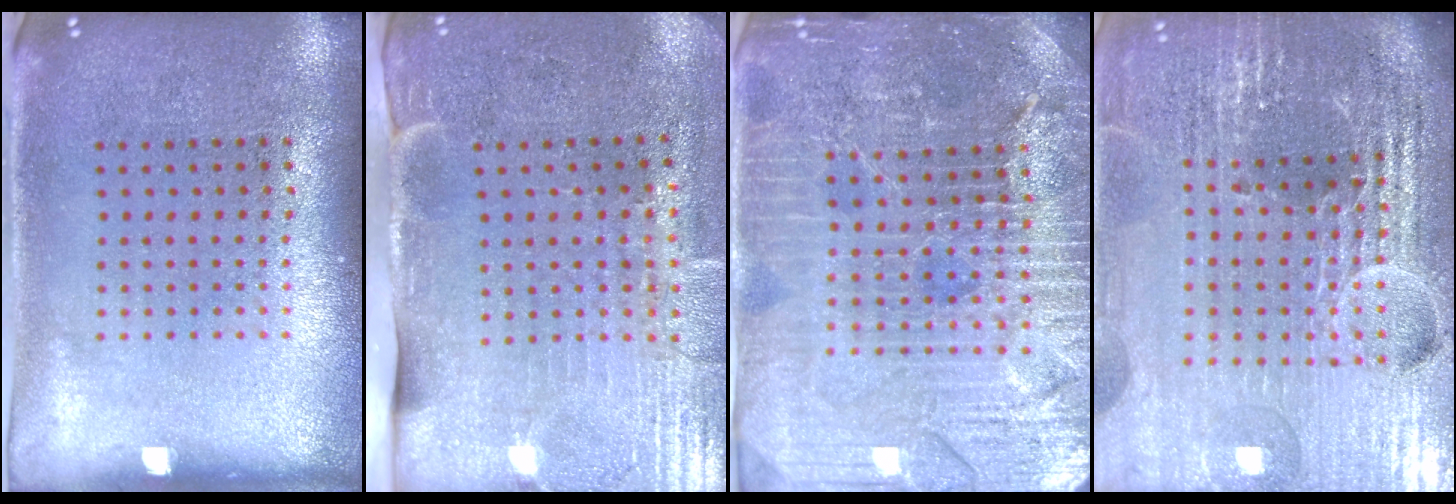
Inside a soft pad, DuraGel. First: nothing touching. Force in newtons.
{"total": 4.5, "press": 3.7, "slide": 2.5}
{"total": 5.0, "press": 4.6, "slide": 1.9}
{"total": 6.5, "press": 5.7, "slide": 3.2}